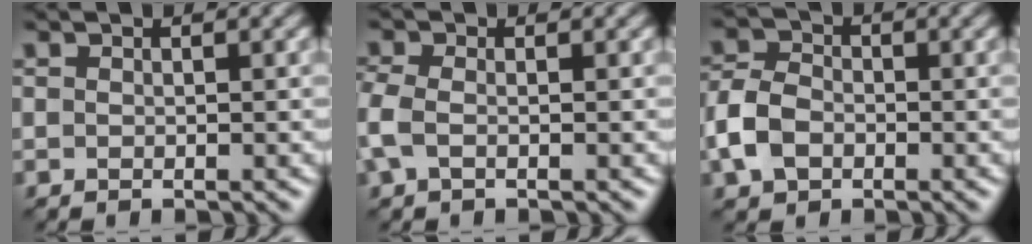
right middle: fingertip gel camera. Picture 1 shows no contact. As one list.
[{"total": 2.6, "force": [-0.6, 1.7, 2.0], "torque": [-0.062, 0.001, -0.022]}, {"total": 4.6, "force": [-1.6, 3.3, 2.7], "torque": [-0.068, 0.003, -0.041]}]